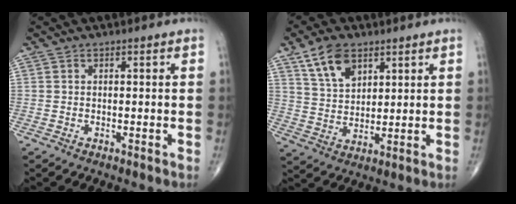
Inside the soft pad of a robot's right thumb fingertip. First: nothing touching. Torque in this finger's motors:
{"motor_torque": [-0.79, 0.97, 0.29, 0.36, 0.17]}